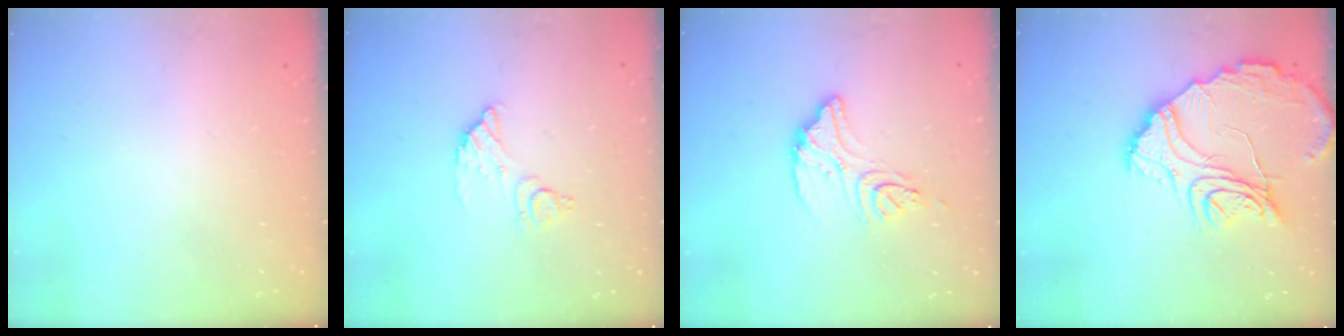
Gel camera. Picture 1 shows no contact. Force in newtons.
{"total": 8.3, "press": 8.3, "slide": 0.6}
{"total": 11.8, "press": 11.8, "slide": 0.4}
{"total": 16.0, "press": 15.9, "slide": 1.4}